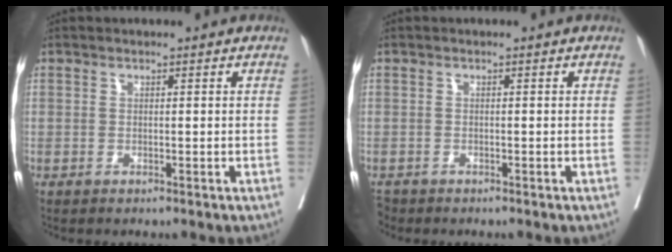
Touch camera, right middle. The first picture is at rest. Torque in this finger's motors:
{"motor_torque": [-0.18, 0.01, -0.05, -0.01]}